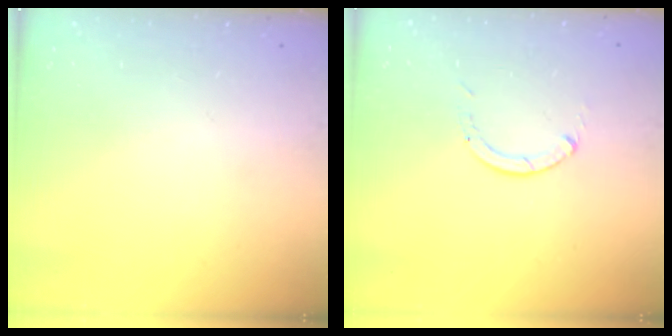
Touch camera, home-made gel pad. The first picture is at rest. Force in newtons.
{"total": 0.0}